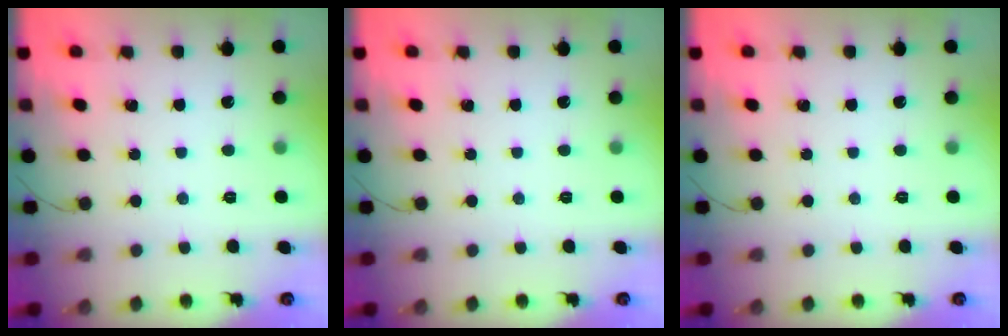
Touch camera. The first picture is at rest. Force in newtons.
{"total": 0.0}
{"total": 0.0}